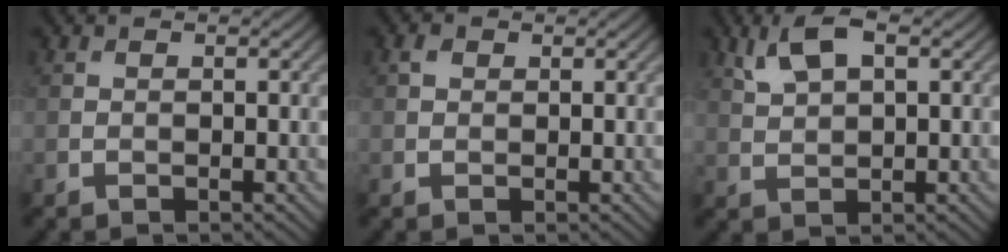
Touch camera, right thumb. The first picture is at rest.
{"total": 1.0, "force": [0.5, 0.8, 0.5], "torque": [-0.011, 0.002, 0.006]}
{"total": 5.2, "force": [2.6, 2.1, 4.0], "torque": [-0.096, 0.009, 0.054]}